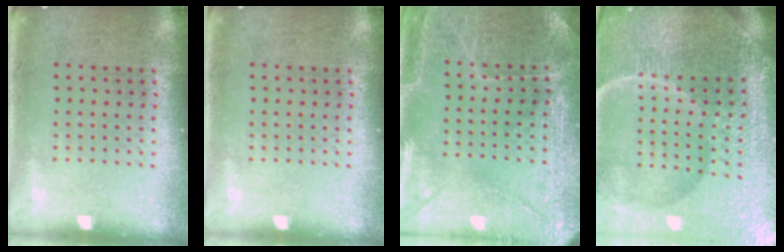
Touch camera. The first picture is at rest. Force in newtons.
{"total": 0.0}
{"total": 2.9, "press": 2.9, "slide": 0.2}
{"total": 5.9, "press": 5.4, "slide": 2.4}